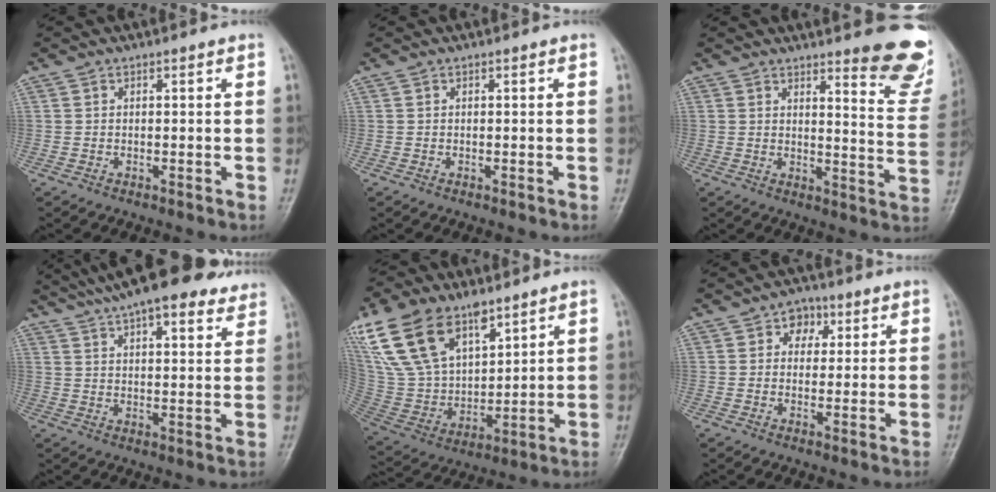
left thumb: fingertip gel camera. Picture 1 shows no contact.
{"total": 0.0}
{"total": 13.1, "force": [9.6, 2.8, 8.5], "torque": [-0.066, -0.075, 0.109]}
{"total": 20.4, "force": [16.0, 5.7, 11.3], "torque": [-0.156, -0.016, 0.219]}
{"total": 20.4, "force": [12.1, 10.9, 12.3], "torque": [-0.230, -0.029, 0.244]}
{"total": 4.4, "force": [1.7, 3.5, 2.0], "torque": [0.003, 0.000, 0.019]}